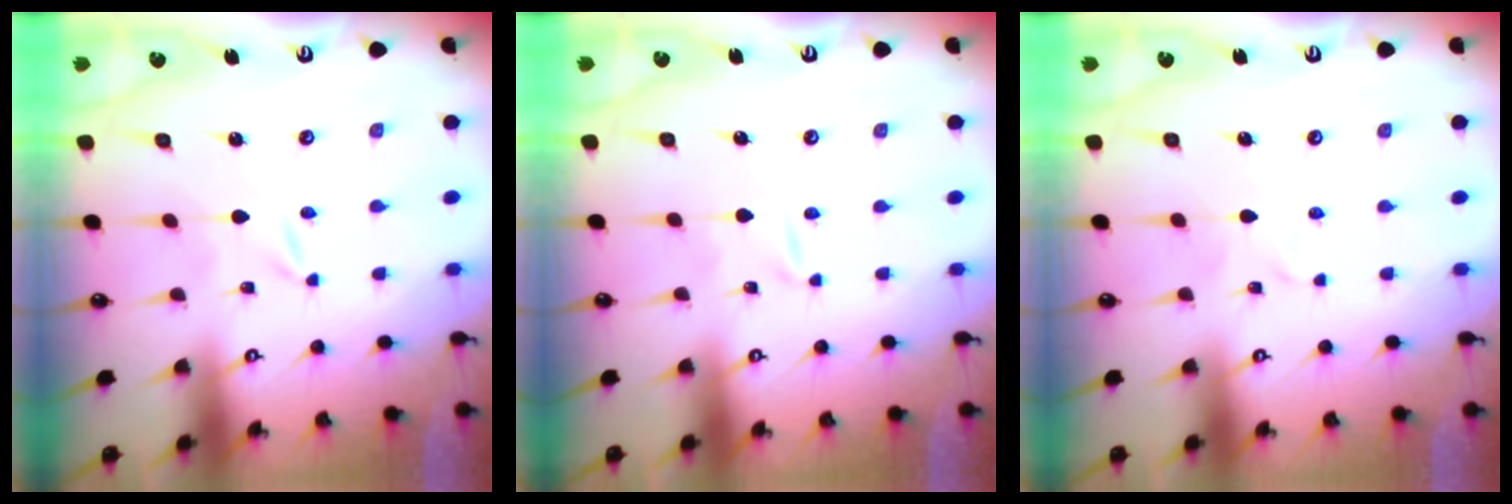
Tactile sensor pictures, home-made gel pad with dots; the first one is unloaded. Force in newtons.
{"total": 1.6, "press": 1.6, "slide": 0.2}
{"total": 1.6, "press": 1.6, "slide": 0.1}